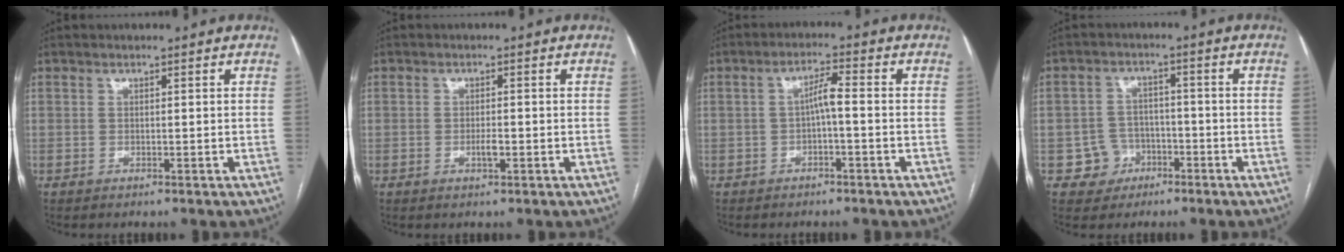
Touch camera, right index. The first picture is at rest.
{"total": 3.7, "force": [-1.3, 0.6, 3.3], "torque": [-0.063, -0.001, -0.023]}
{"total": 3.3, "force": [-0.6, 0.4, 3.2], "torque": [-0.055, 0.015, -0.008]}
{"total": 5.0, "force": [-2.2, 4.5, 0.2], "torque": [0.006, 0.015, -0.032]}